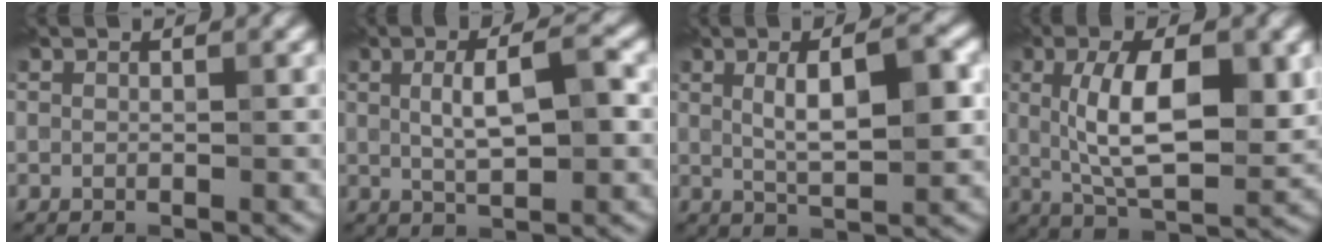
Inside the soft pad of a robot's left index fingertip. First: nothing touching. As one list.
[{"total": 4.9, "force": [0.9, 1.2, 4.7], "torque": [-0.083, 0.007, 0.012]}, {"total": 5.6, "force": [1.1, 1.5, 5.3], "torque": [-0.085, 0.006, 0.017]}, {"total": 8.6, "force": [1.3, 3.2, 7.9], "torque": [-0.133, -0.002, 0.023]}]